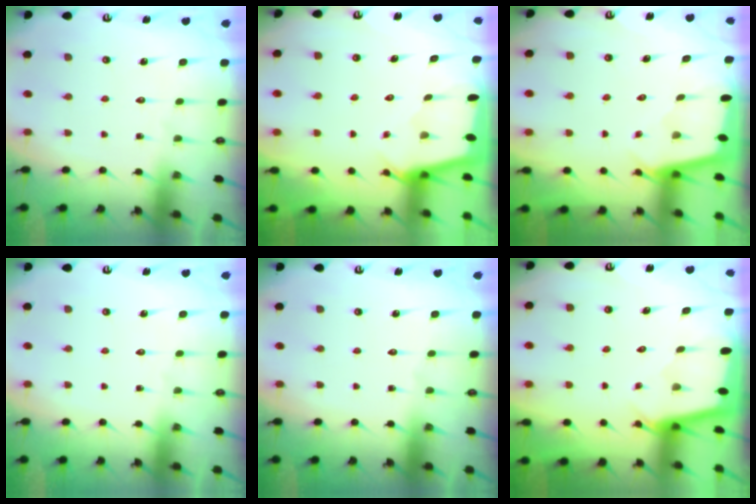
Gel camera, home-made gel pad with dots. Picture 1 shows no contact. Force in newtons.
{"total": 2.2, "press": 2.2, "slide": 0.3}
{"total": 2.0, "press": 2.0, "slide": 0.2}
{"total": 0.0}
{"total": 0.0}
{"total": 1.9, "press": 1.9, "slide": 0.2}